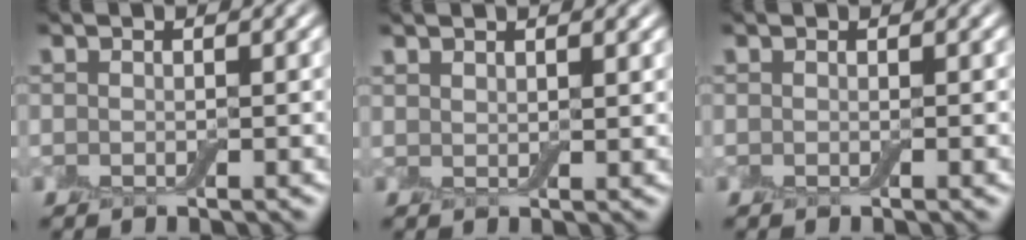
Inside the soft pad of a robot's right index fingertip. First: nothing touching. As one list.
[{"total": 1.0, "force": [1.0, 0.2, 0.3], "torque": [-0.008, 0.001, 0.022]}, {"total": 0.0}]